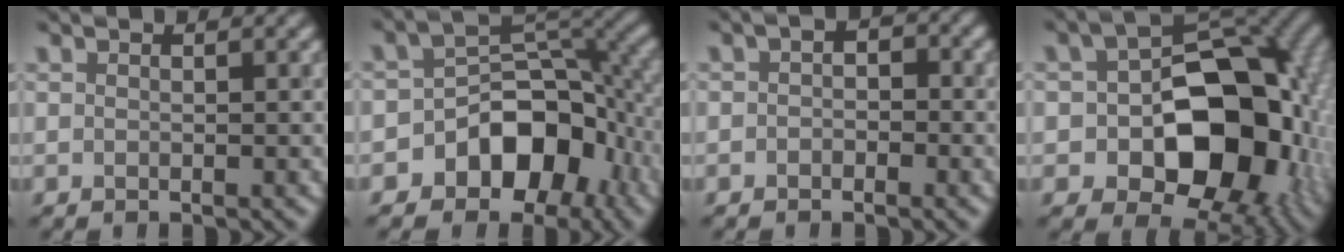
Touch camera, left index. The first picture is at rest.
{"total": 8.2, "force": [-4.0, 5.5, 4.6], "torque": [-0.052, -0.002, -0.063]}
{"total": 1.1, "force": [-0.6, 0.8, 0.6], "torque": [-0.014, -0.001, -0.009]}
{"total": 13.8, "force": [-2.5, 9.2, 10.0], "torque": [-0.108, -0.012, -0.036]}